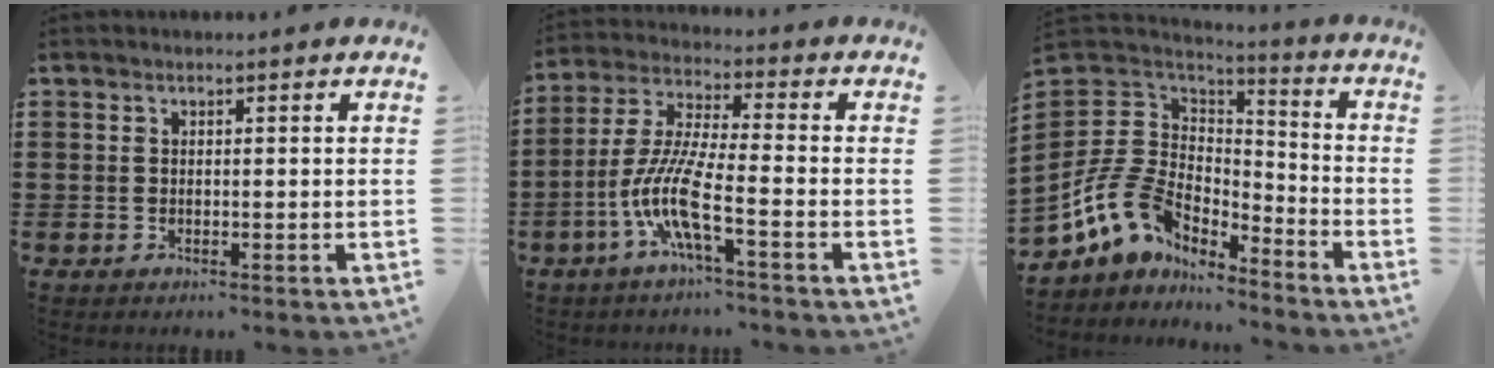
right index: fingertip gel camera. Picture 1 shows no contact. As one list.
[{"total": 9.4, "force": [-4.4, 1.1, 8.2], "torque": [-0.194, -0.018, -0.091]}, {"total": 10.0, "force": [-4.5, 7.5, 4.8], "torque": [-0.147, 0.002, -0.090]}]